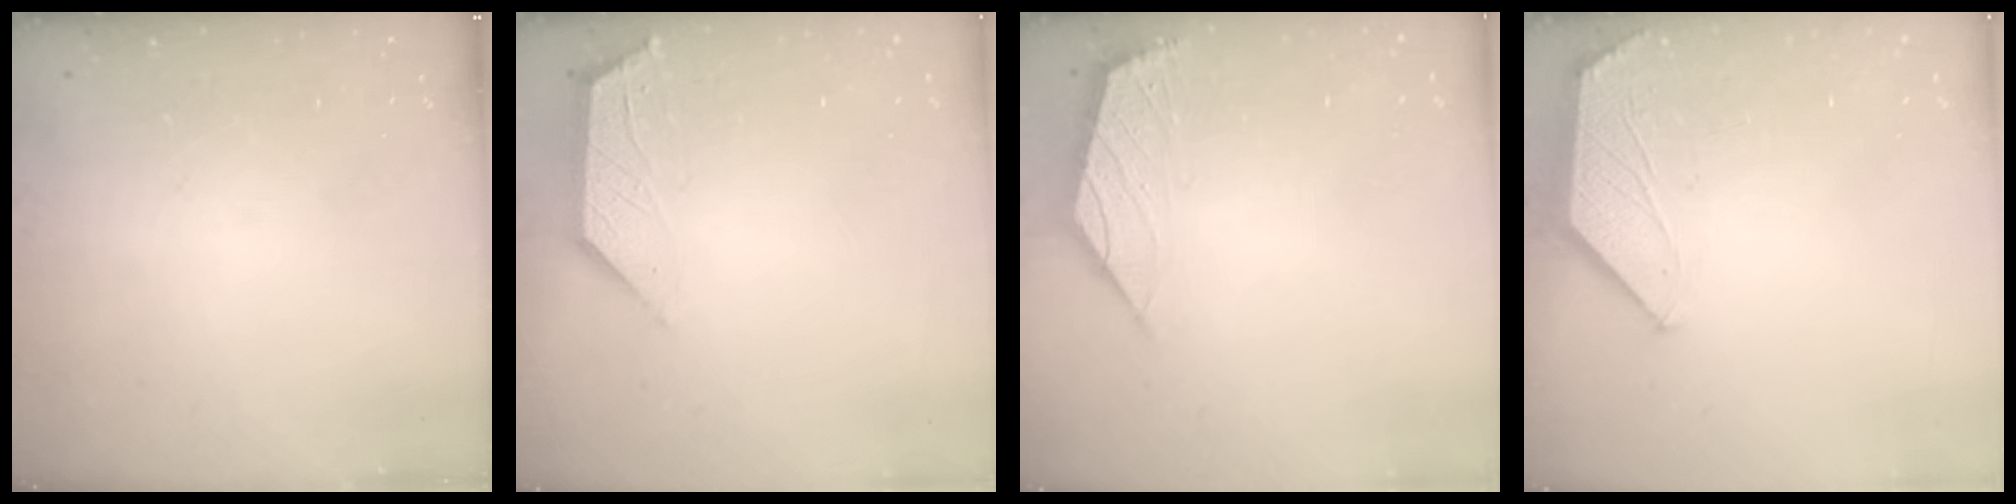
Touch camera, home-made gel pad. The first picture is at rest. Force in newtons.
{"total": 2.7, "press": 2.7, "slide": 0.5}
{"total": 2.3, "press": 2.3, "slide": 0.6}
{"total": 1.1, "press": 1.0, "slide": 0.3}